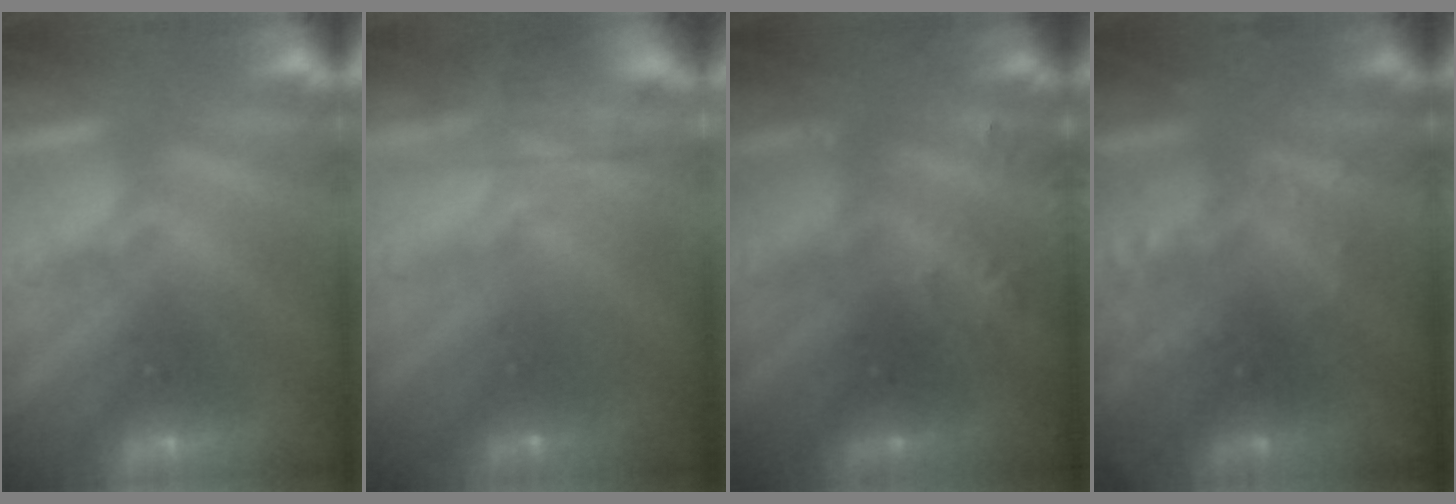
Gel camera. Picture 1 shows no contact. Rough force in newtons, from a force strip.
{"total": 7.6}
{"total": 2.9}
{"total": 2.9}